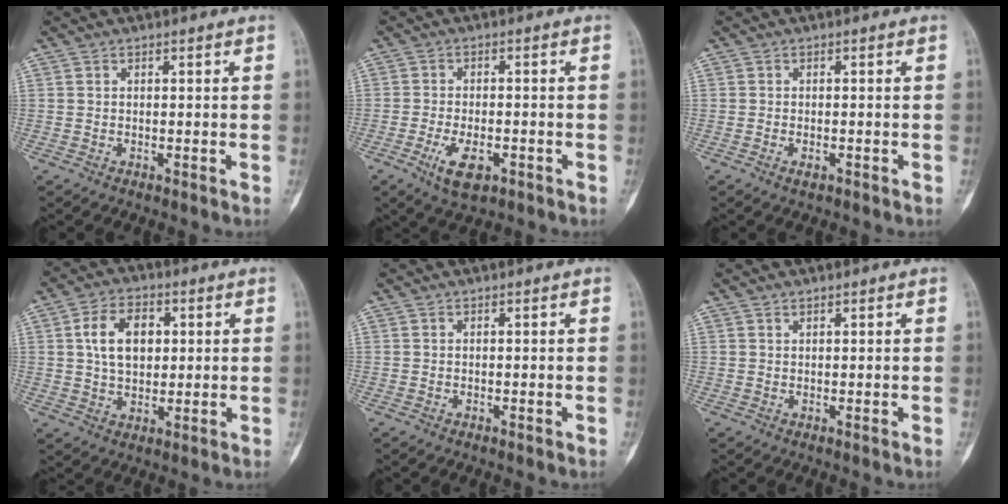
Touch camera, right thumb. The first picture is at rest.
{"total": 6.2, "force": [-2.8, 3.0, 4.6], "torque": [-0.083, 0.006, -0.043]}
{"total": 1.1, "force": [-0.6, 0.6, 0.7], "torque": [-0.014, 0.004, -0.008]}
{"total": 9.8, "force": [2.2, 6.5, 7.0], "torque": [-0.100, -0.001, 0.037]}
{"total": 0.0}
{"total": 0.6, "force": [0.6, 0.2, 0.0], "torque": [-0.002, -0.003, 0.011]}